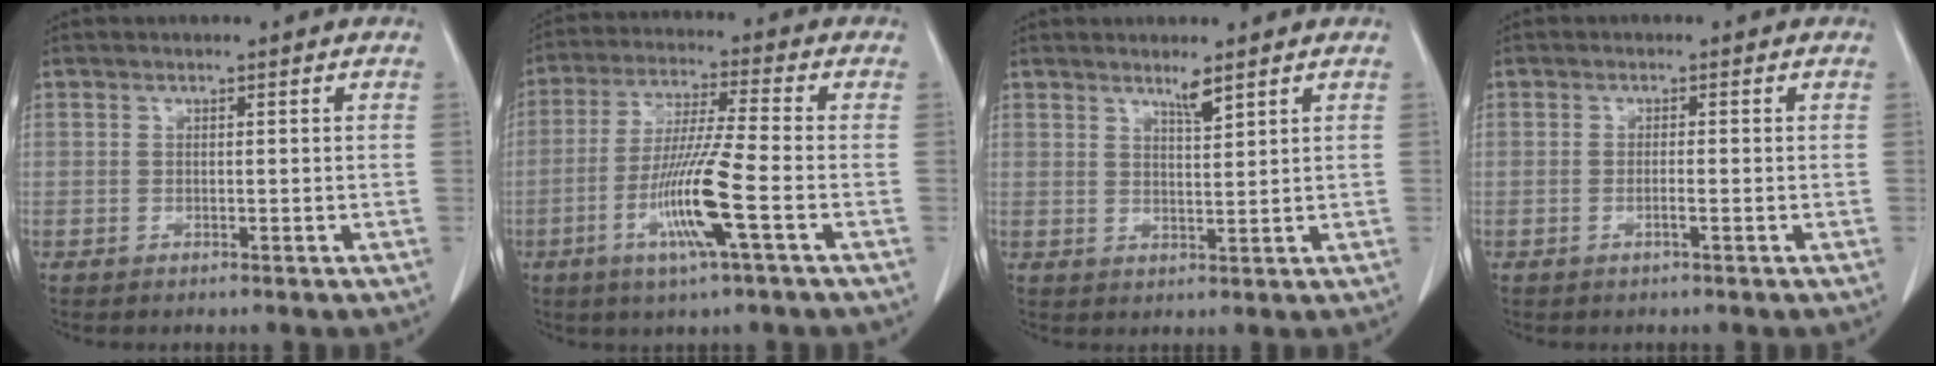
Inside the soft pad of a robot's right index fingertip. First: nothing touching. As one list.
[{"total": 11.2, "force": [-3.9, -0.6, 10.5], "torque": [-0.209, -0.015, -0.077]}, {"total": 2.6, "force": [2.1, 0.0, 1.5], "torque": [-0.031, -0.006, 0.039]}, {"total": 1.1, "force": [-0.4, -0.1, 1.0], "torque": [-0.020, 0.000, -0.008]}]